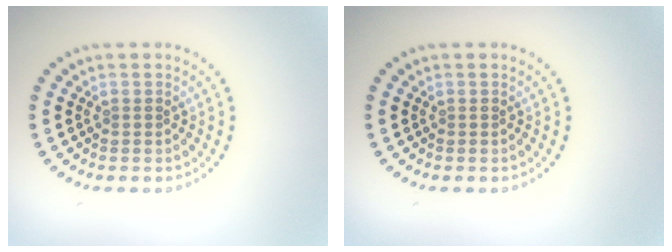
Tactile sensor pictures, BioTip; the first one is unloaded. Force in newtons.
{"total": 0.0}